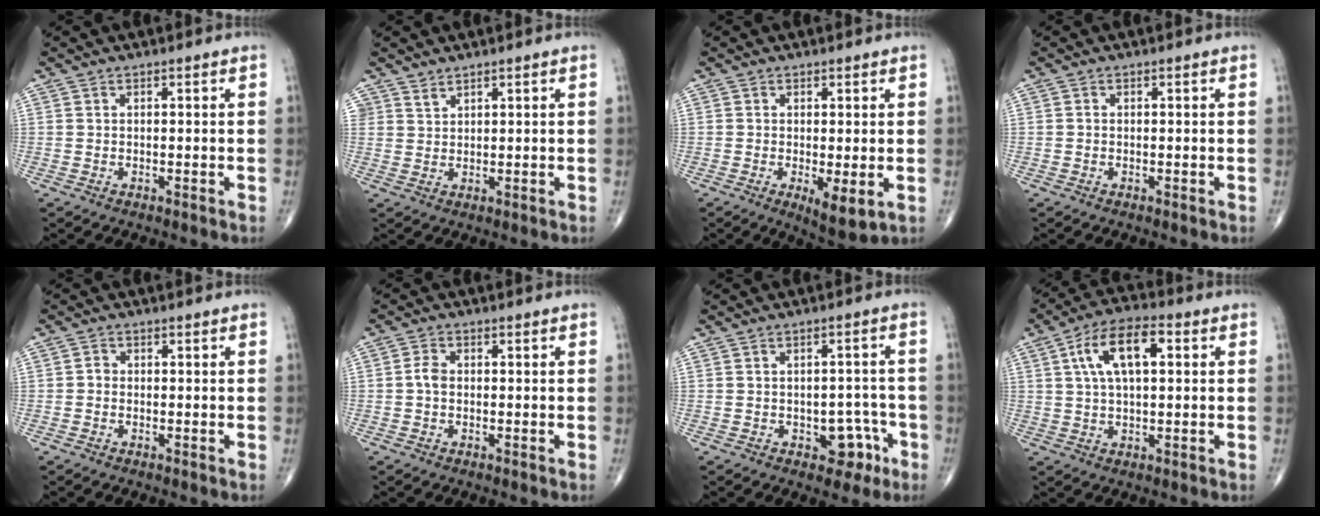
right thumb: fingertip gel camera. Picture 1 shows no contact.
{"total": 1.5, "force": [1.4, 0.5, 0.0], "torque": [0.011, -0.013, 0.025]}
{"total": 5.3, "force": [-1.1, 1.7, 4.9], "torque": [-0.076, -0.017, -0.014]}
{"total": 0.0}
{"total": 1.1, "force": [-0.3, 0.9, 0.5], "torque": [-0.002, 0.003, -0.009]}
{"total": 2.3, "force": [-0.2, 1.6, 1.6], "torque": [-0.026, 0.006, -0.009]}
{"total": 5.7, "force": [-2.5, 3.9, 3.5], "torque": [-0.014, 0.026, -0.026]}
{"total": 11.1, "force": [2.9, 5.1, 9.4], "torque": [-0.168, 0.019, 0.046]}